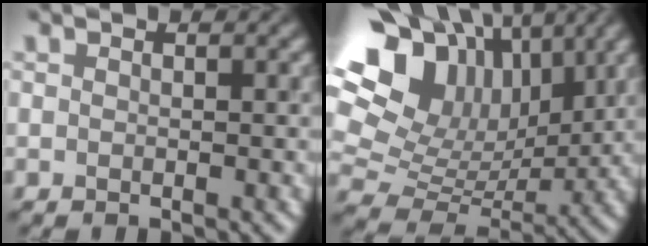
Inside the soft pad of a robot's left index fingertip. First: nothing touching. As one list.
[{"total": 15.4, "force": [7.2, 10.3, 9.0], "torque": [-0.195, 0.046, 0.135]}]